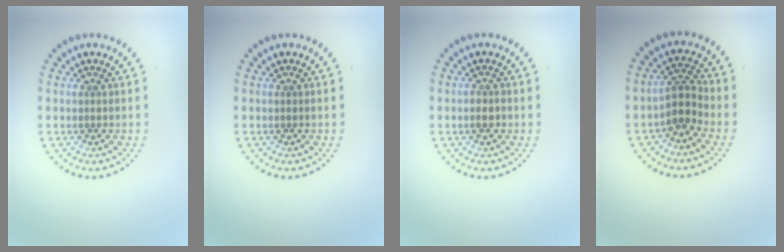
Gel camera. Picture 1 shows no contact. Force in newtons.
{"total": 0.0}
{"total": 1.2, "press": 1.1, "slide": 0.5}
{"total": 2.5, "press": 2.0, "slide": 1.5}